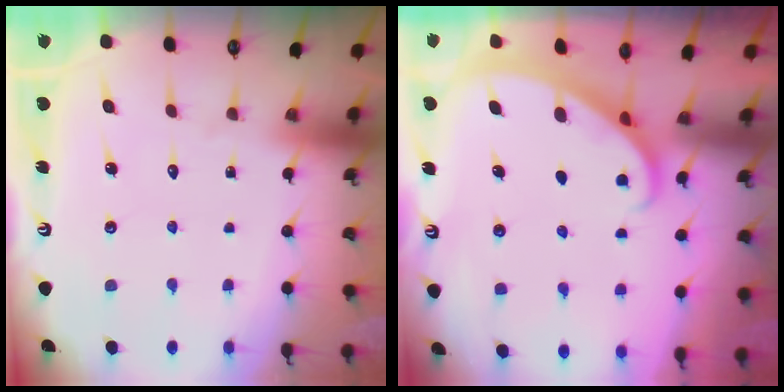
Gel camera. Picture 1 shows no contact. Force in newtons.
{"total": 2.1, "press": 2.1, "slide": 0.2}